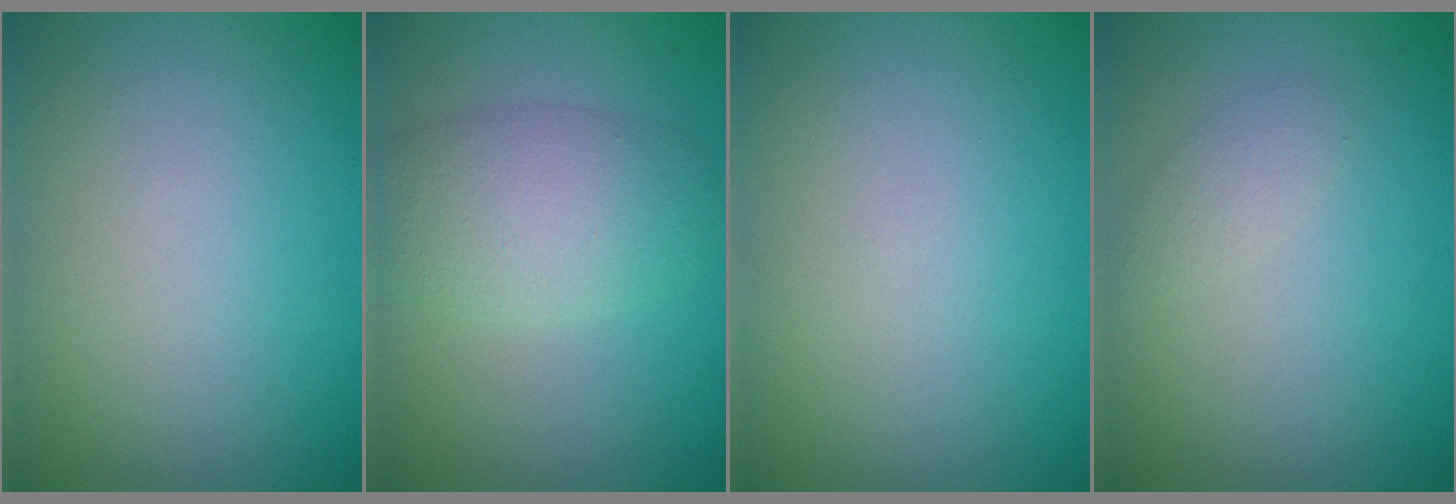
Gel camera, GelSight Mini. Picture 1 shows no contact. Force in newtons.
{"total": 4.8, "press": 4.8, "slide": 0.1}
{"total": 0.0}
{"total": 1.2, "press": 1.2, "slide": 0.0}